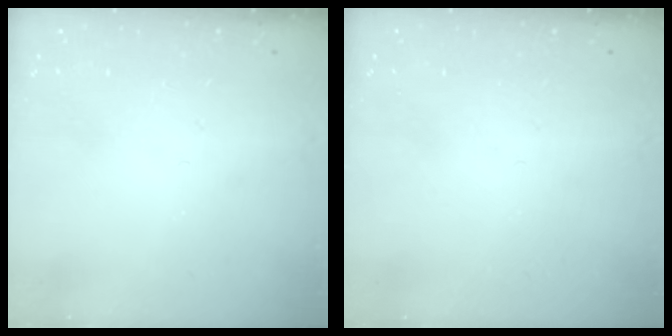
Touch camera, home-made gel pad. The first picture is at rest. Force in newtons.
{"total": 0.0}